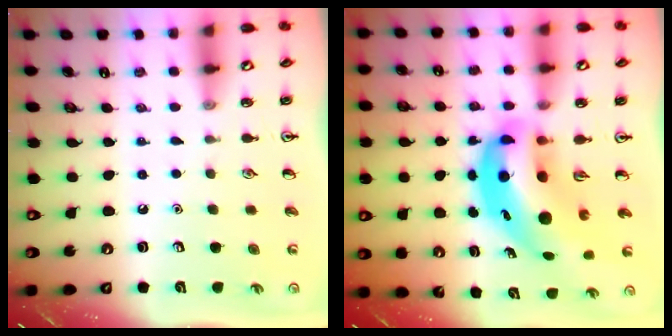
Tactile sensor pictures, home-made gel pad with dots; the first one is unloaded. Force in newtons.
{"total": 13.4, "press": 12.9, "slide": 3.7}